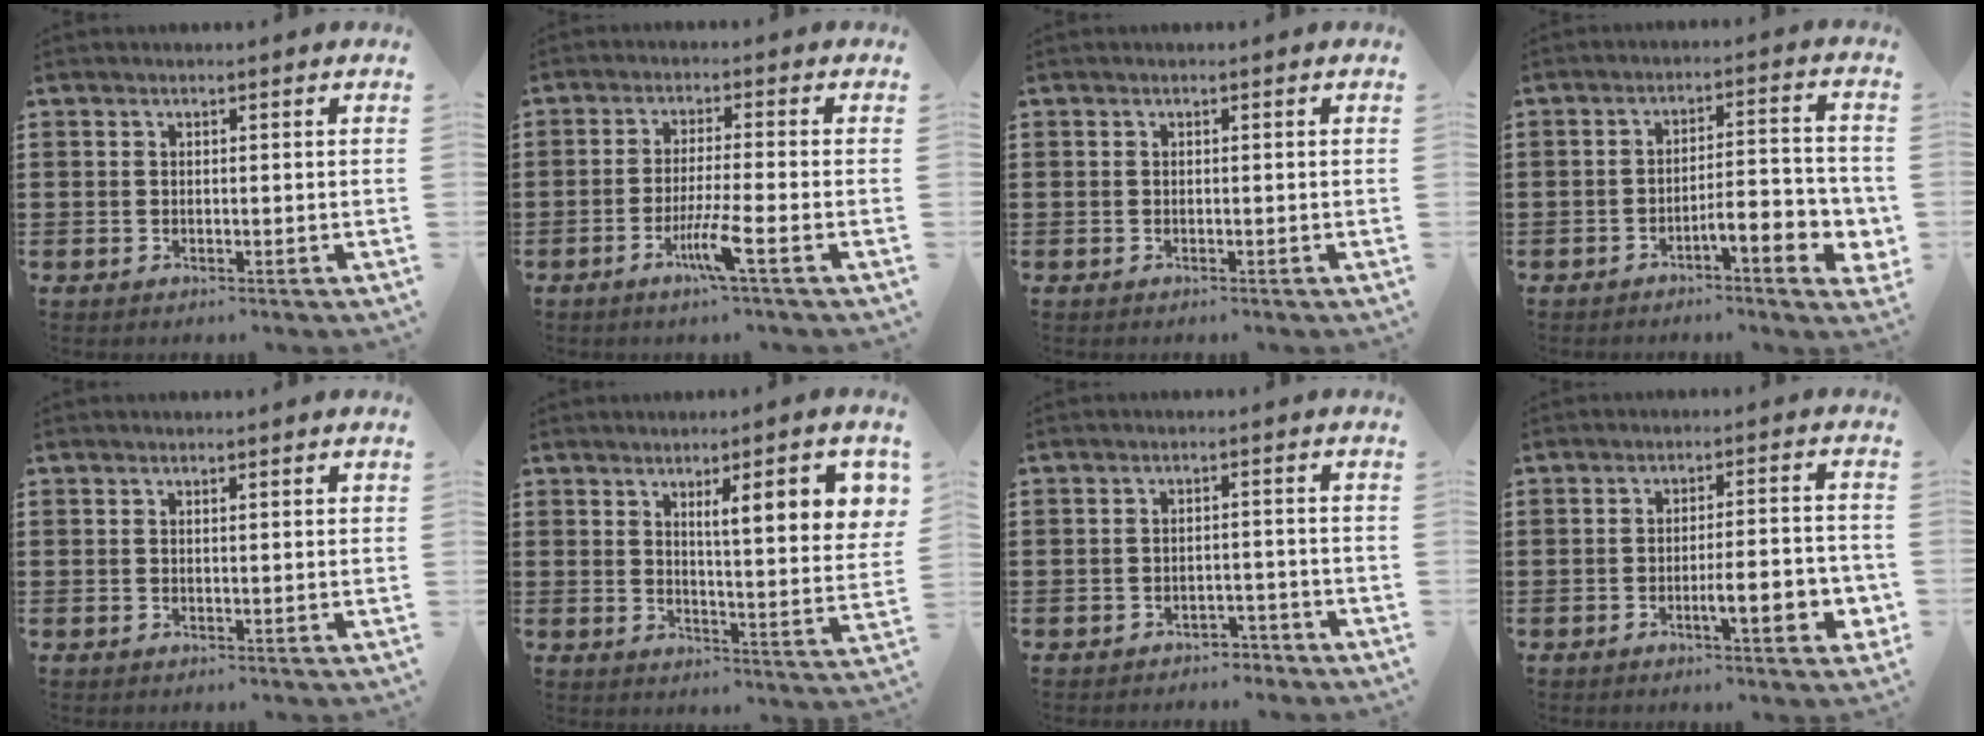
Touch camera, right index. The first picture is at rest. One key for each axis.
{"total": 5.8, "fx": -2.9, "fy": -0.2, "fz": 5.0, "tx": -0.095, "ty": -0.014, "tz": -0.053}
{"total": 0.0}
{"total": 6.2, "fx": -3.2, "fy": 1.2, "fz": 5.2, "tx": -0.076, "ty": -0.007, "tz": -0.057}
{"total": 0.6, "fx": 0.3, "fy": 0.0, "fz": 0.5, "tx": -0.010, "ty": 0.001, "tz": 0.007}
{"total": 9.2, "fx": 4.3, "fy": 1.7, "fz": 8.0, "tx": -0.134, "ty": -0.010, "tz": 0.066}
{"total": 2.4, "fx": -2.2, "fy": 0.7, "fz": 0.3, "tx": -0.012, "ty": 0.002, "tz": -0.047}
{"total": 6.8, "fx": -2.3, "fy": 1.4, "fz": 6.2, "tx": -0.091, "ty": -0.005, "tz": -0.038}